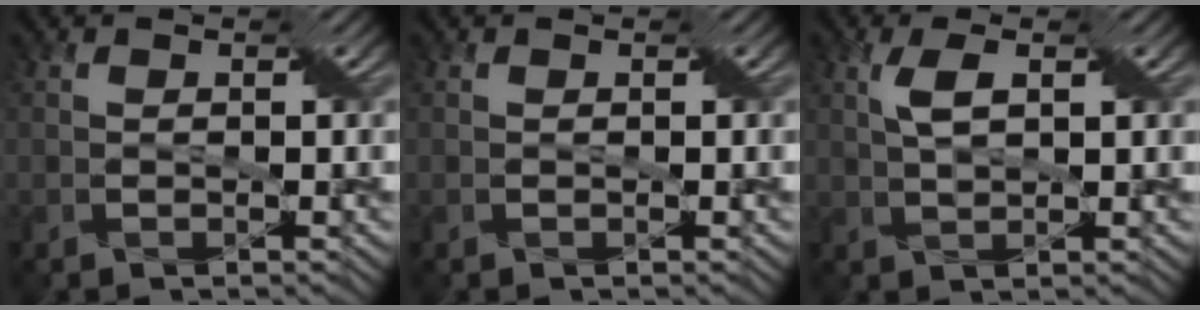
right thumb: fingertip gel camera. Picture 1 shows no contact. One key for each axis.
{"total": 0.0}
{"total": 3.1, "fx": 1.4, "fy": 0.8, "fz": 2.7, "tx": -0.061, "ty": 0.008, "tz": 0.026}